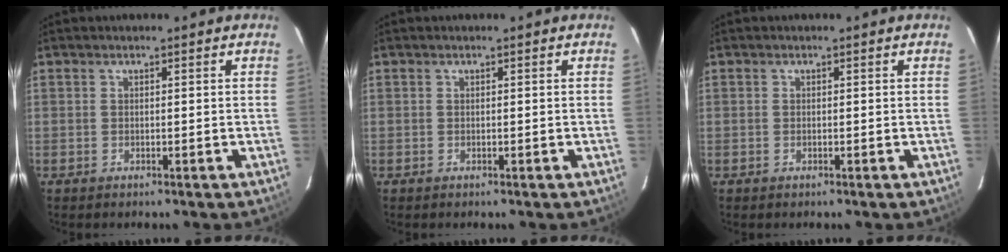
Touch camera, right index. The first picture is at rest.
{"total": 0.0}
{"total": 0.0}